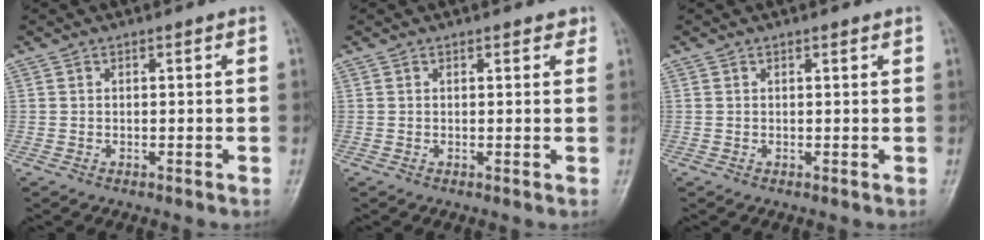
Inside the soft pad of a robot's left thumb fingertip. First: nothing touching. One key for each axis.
{"total": 1.4, "fx": 0.9, "fy": 0.8, "fz": 0.6, "tx": 0.007, "ty": -0.003, "tz": 0.006}
{"total": 0.6, "fx": 0.4, "fy": 0.3, "fz": 0.3, "tx": -0.005, "ty": -0.002, "tz": 0.005}